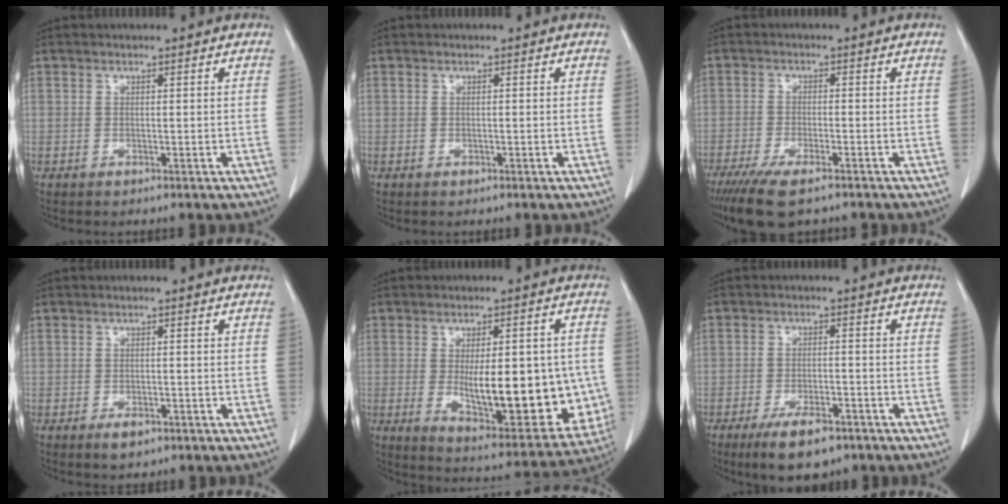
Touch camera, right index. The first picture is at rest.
{"total": 0.0}
{"total": 8.6, "force": [-6.3, 2.1, 5.4], "torque": [-0.092, -0.018, -0.101]}
{"total": 2.3, "force": [-1.4, 1.2, 1.4], "torque": [-0.021, 0.000, -0.015]}
{"total": 19.5, "force": [-2.0, 6.8, 18.1], "torque": [-0.220, -0.004, 0.001]}
{"total": 7.3, "force": [-4.9, 2.6, 4.7], "torque": [-0.082, -0.008, -0.078]}